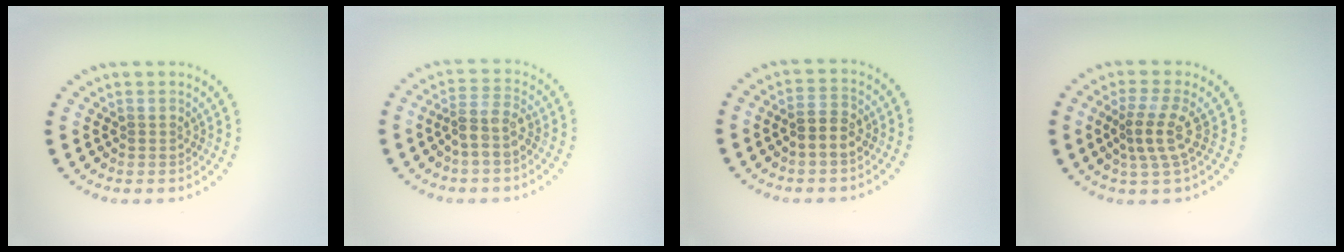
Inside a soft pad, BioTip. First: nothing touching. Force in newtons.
{"total": 2.5, "press": 2.1, "slide": 1.5}
{"total": 2.4, "press": 2.3, "slide": 0.6}
{"total": 3.2, "press": 2.4, "slide": 2.1}